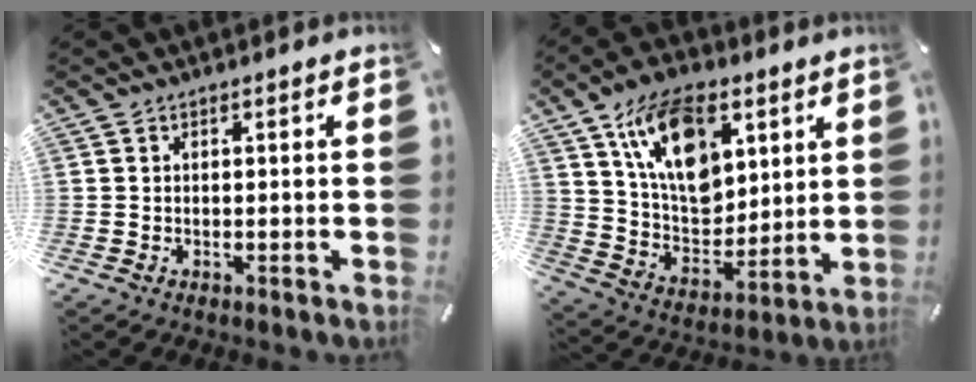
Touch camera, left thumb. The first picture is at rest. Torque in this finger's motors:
{"motor_torque": [2.50, 2.51, 1.45, -1.32, 0.36]}